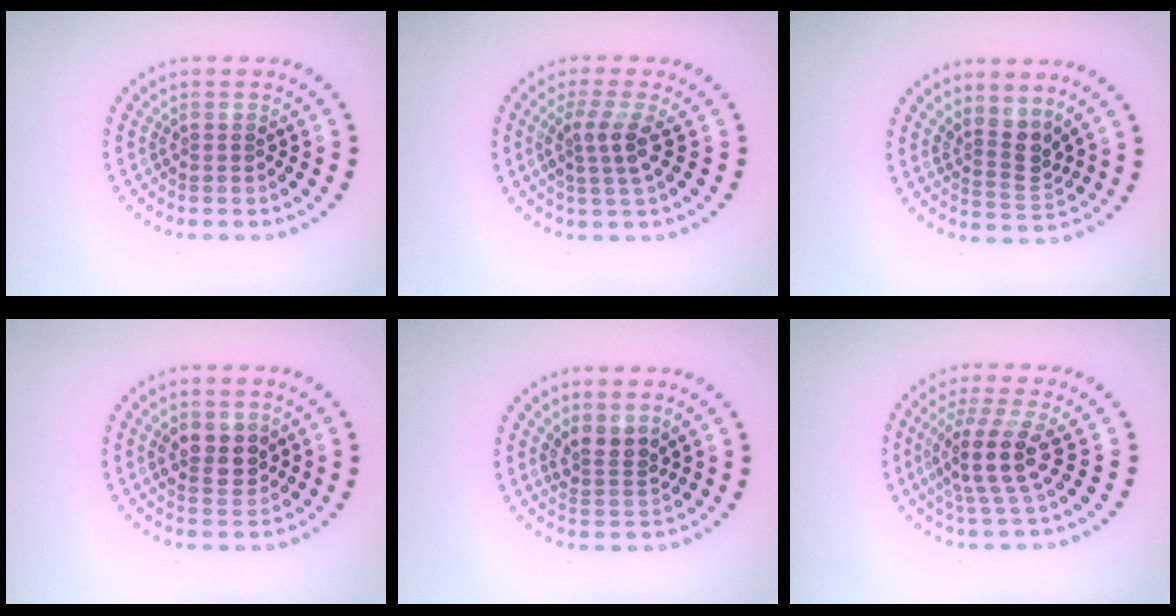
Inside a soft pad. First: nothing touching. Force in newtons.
{"total": 2.6, "press": 2.0, "slide": 1.7}
{"total": 2.8, "press": 2.1, "slide": 1.9}
{"total": 2.9, "press": 2.8, "slide": 0.5}
{"total": 2.4, "press": 1.8, "slide": 1.7}
{"total": 4.1, "press": 3.0, "slide": 2.7}